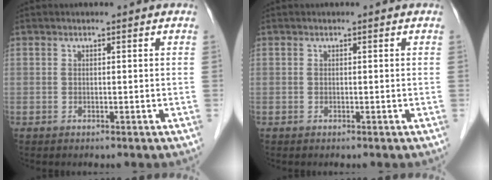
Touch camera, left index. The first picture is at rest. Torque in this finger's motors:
{"motor_torque": [-0.07, -0.06, 0.00, 0.00]}